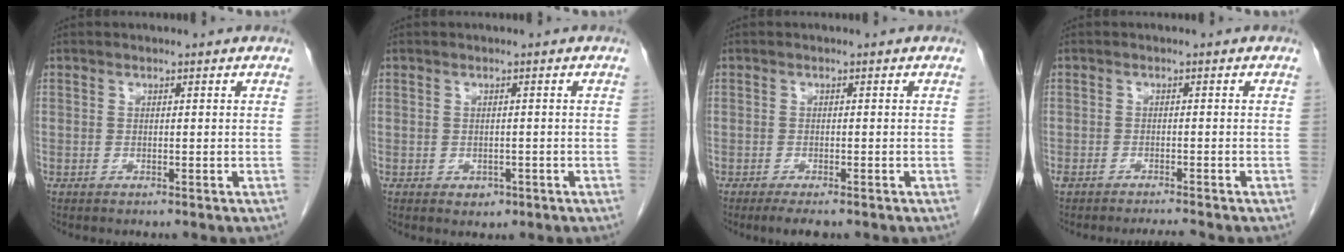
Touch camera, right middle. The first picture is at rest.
{"total": 1.5, "force": [-0.6, 1.2, 0.7], "torque": [-0.011, 0.002, -0.002]}
{"total": 3.0, "force": [-2.2, 0.8, 1.9], "torque": [-0.027, -0.006, -0.032]}
{"total": 2.5, "force": [-2.3, -0.3, 0.9], "torque": [-0.020, -0.004, -0.038]}